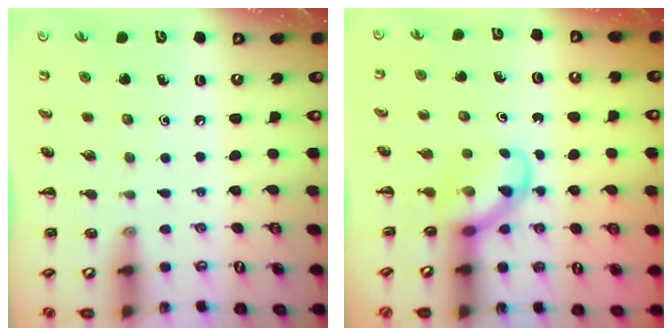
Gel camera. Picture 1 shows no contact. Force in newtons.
{"total": 3.8, "press": 3.6, "slide": 1.1}